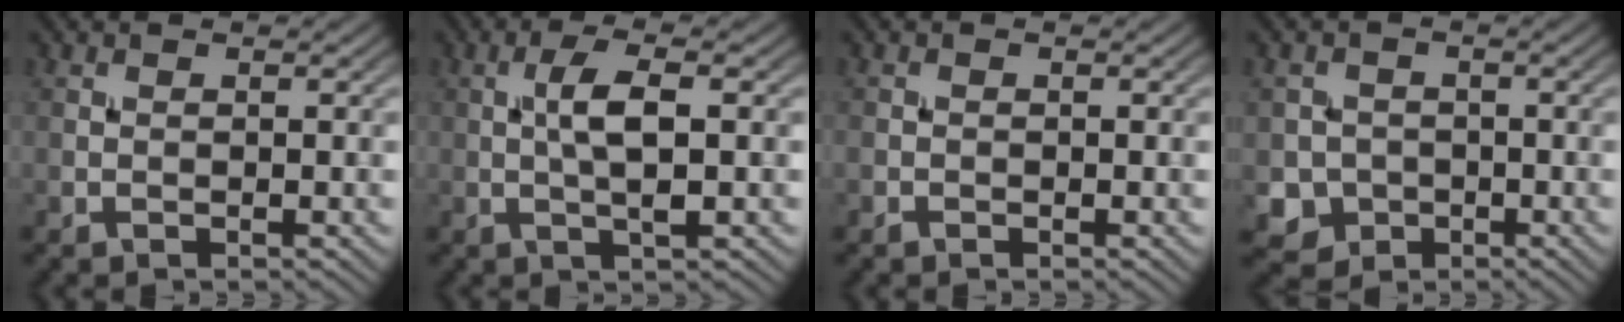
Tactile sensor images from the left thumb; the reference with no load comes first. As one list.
[{"total": 4.7, "force": [0.3, 1.2, 4.5], "torque": [-0.092, 0.008, 0.004]}, {"total": 0.6, "force": [-0.4, 0.4, 0.1], "torque": [-0.001, -0.003, -0.008]}, {"total": 4.3, "force": [-1.3, 4.0, 0.8], "torque": [-0.015, -0.008, -0.042]}]